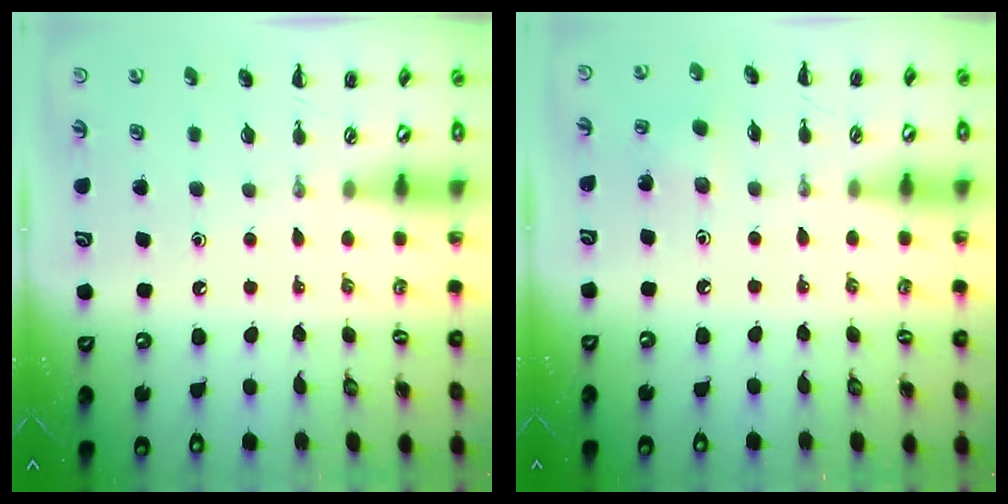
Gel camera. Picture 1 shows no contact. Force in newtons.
{"total": 2.8, "press": 2.6, "slide": 0.9}